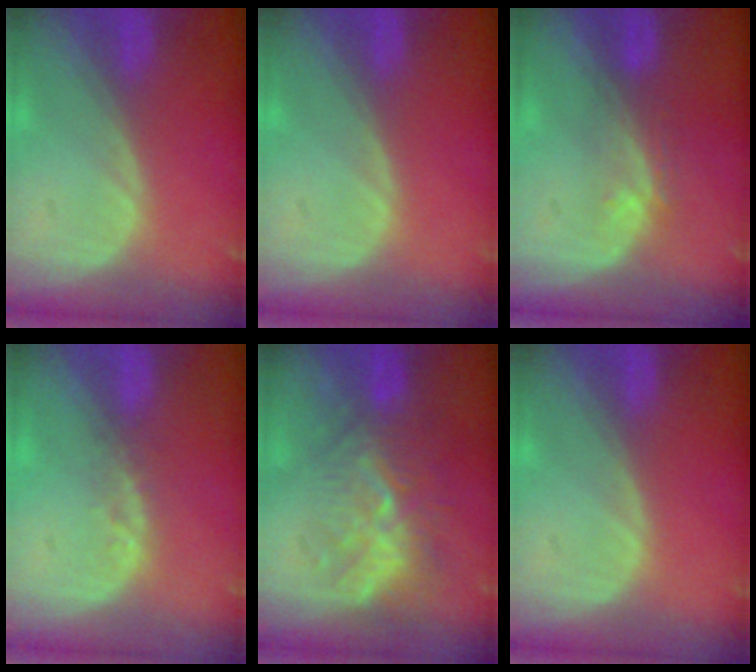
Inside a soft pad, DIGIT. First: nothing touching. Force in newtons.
{"total": 0.0}
{"total": 3.4, "press": 3.0, "slide": 1.7}
{"total": 2.1, "press": 1.8, "slide": 1.1}
{"total": 9.6, "press": 8.6, "slide": 4.1}
{"total": 0.0}